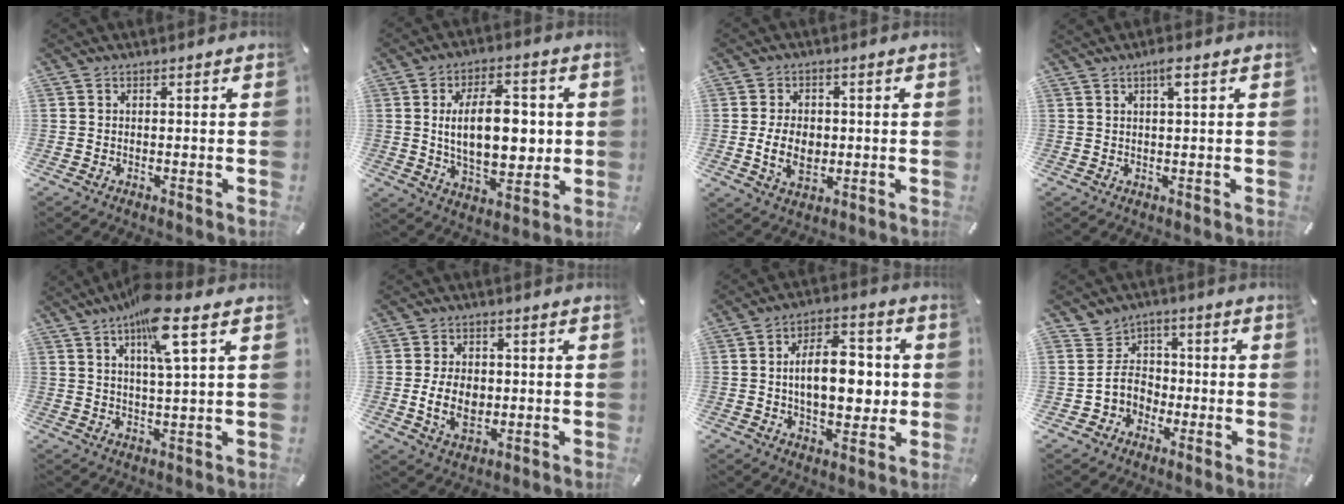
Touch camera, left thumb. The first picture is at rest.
{"total": 15.8, "force": [1.3, 8.8, 13.1], "torque": [-0.222, 0.000, 0.017]}
{"total": 8.1, "force": [-0.8, 5.9, 5.4], "torque": [-0.107, -0.001, -0.016]}
{"total": 2.9, "force": [1.5, 0.3, 2.5], "torque": [-0.052, 0.003, 0.024]}
{"total": 10.7, "force": [5.4, 1.8, 9.1], "torque": [-0.153, -0.014, 0.087]}
{"total": 8.6, "force": [-0.9, 6.3, 5.8], "torque": [-0.120, -0.002, -0.019]}
{"total": 13.8, "force": [0.3, 8.1, 11.1], "torque": [-0.159, 0.007, 0.004]}
{"total": 8.5, "force": [-1.1, 8.4, 1.0], "torque": [-0.026, 0.016, -0.017]}